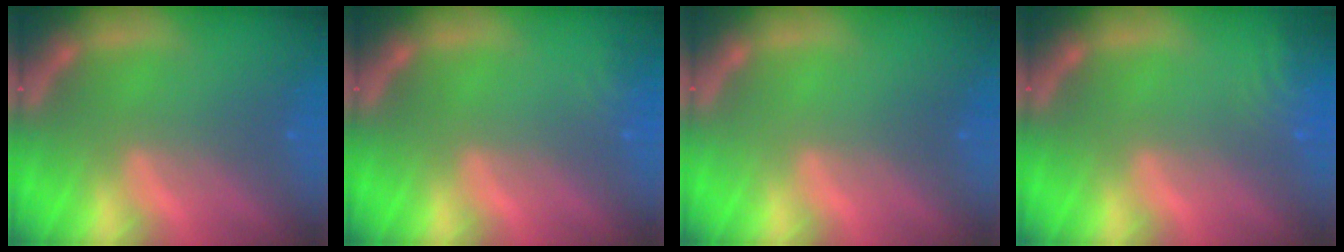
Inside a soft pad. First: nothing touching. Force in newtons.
{"total": 1.4}
{"total": 0.0}
{"total": 4.0}